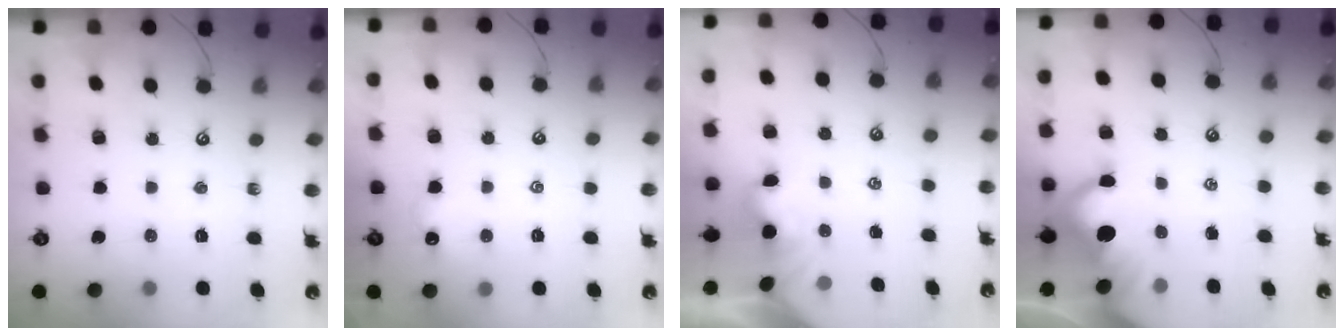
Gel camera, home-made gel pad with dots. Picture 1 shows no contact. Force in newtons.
{"total": 0.6, "press": 0.3, "slide": 0.6}
{"total": 2.1, "press": 2.1, "slide": 0.5}
{"total": 8.3, "press": 8.2, "slide": 1.4}